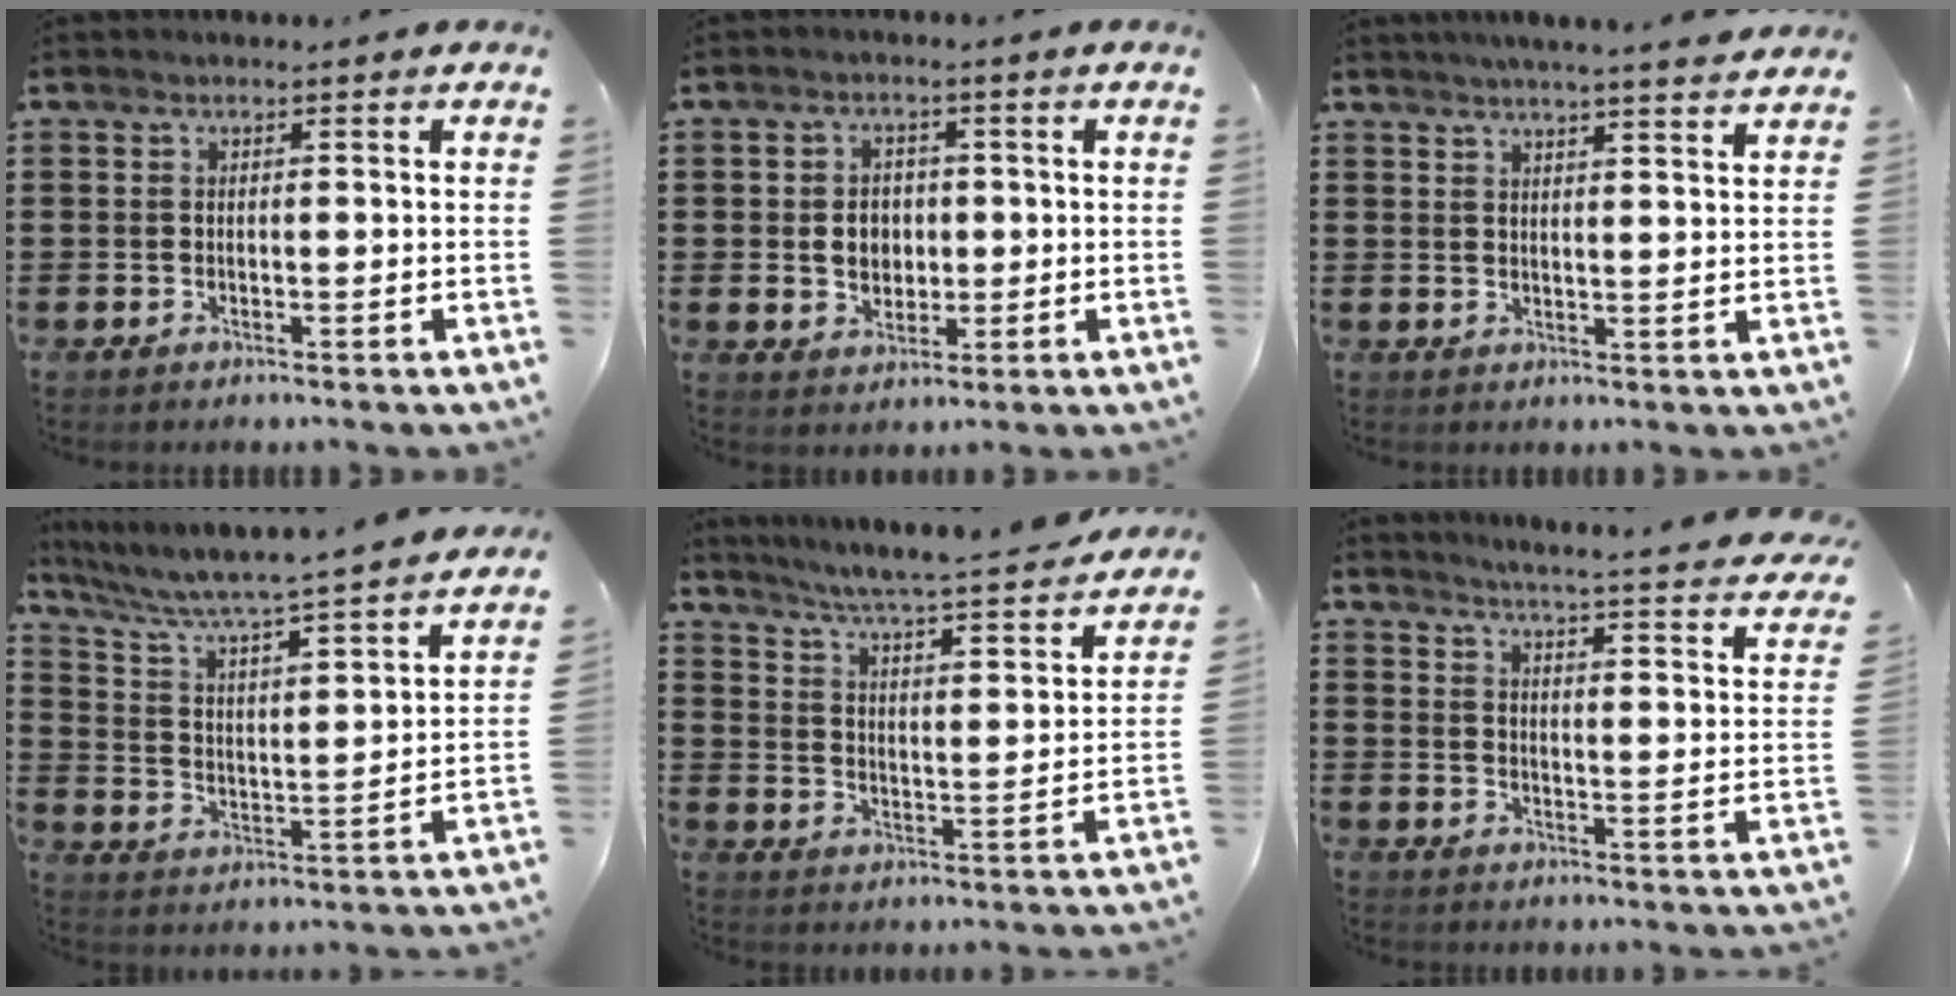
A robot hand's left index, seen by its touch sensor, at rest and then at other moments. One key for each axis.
{"total": 4.2, "fx": 0.1, "fy": 3.5, "fz": 2.4, "tx": -0.042, "ty": 0.003, "tz": -0.005}
{"total": 3.9, "fx": 3.6, "fy": -0.6, "fz": 1.2, "tx": -0.036, "ty": -0.013, "tz": 0.063}
{"total": 5.2, "fx": 4.7, "fy": -0.3, "fz": 2.2, "tx": -0.067, "ty": -0.045, "tz": 0.070}
{"total": 5.1, "fx": 4.9, "fy": -0.7, "fz": 1.5, "tx": -0.053, "ty": -0.044, "tz": 0.076}
{"total": 3.7, "fx": 3.3, "fy": -0.8, "fz": 1.3, "tx": -0.038, "ty": -0.040, "tz": 0.045}